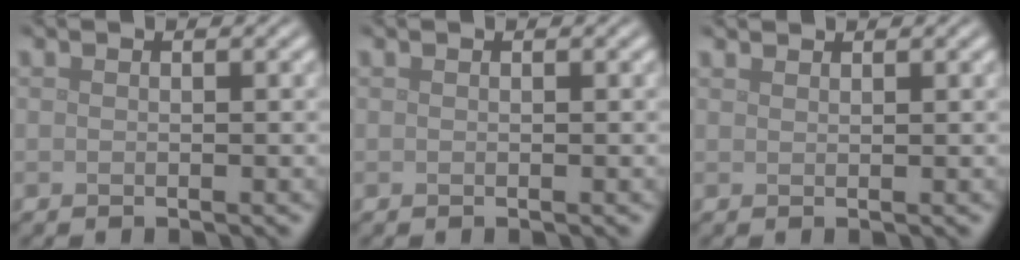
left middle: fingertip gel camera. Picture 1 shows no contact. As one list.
[{"total": 0.0}, {"total": 1.5, "force": [1.5, 0.2, 0.3], "torque": [-0.007, -0.001, 0.019]}]